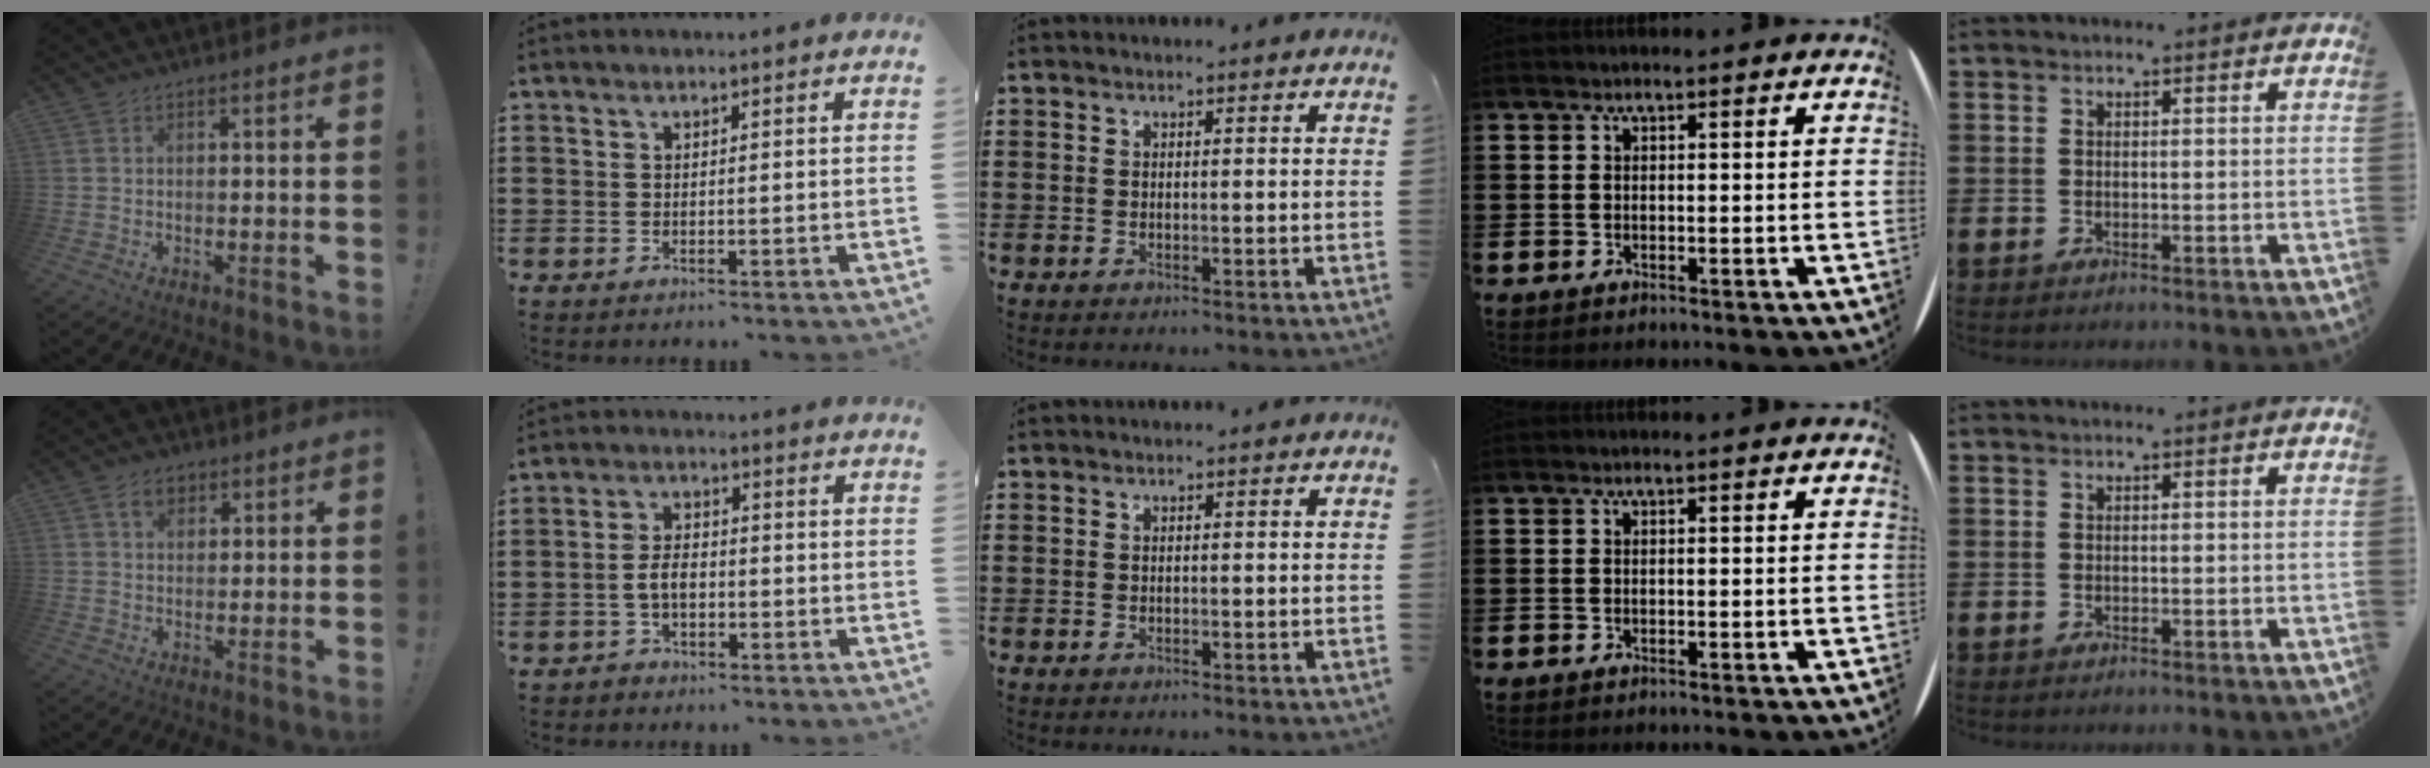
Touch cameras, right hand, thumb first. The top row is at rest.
{"thumb": {"total": 5.1, "force": [2.7, 3.4, 2.7], "torque": [-0.038, -0.003, 0.048]}, "index": {"total": 3.8, "force": [-1.2, 2.2, 2.9], "torque": [-0.070, 0.001, -0.027]}}